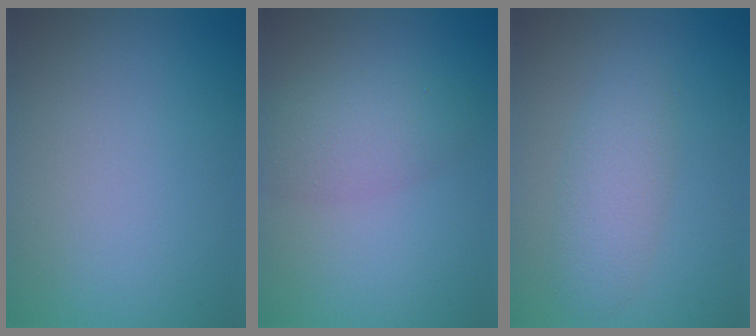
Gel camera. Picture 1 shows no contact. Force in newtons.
{"total": 3.2, "press": 3.2, "slide": 0.2}
{"total": 2.9, "press": 2.9, "slide": 0.1}